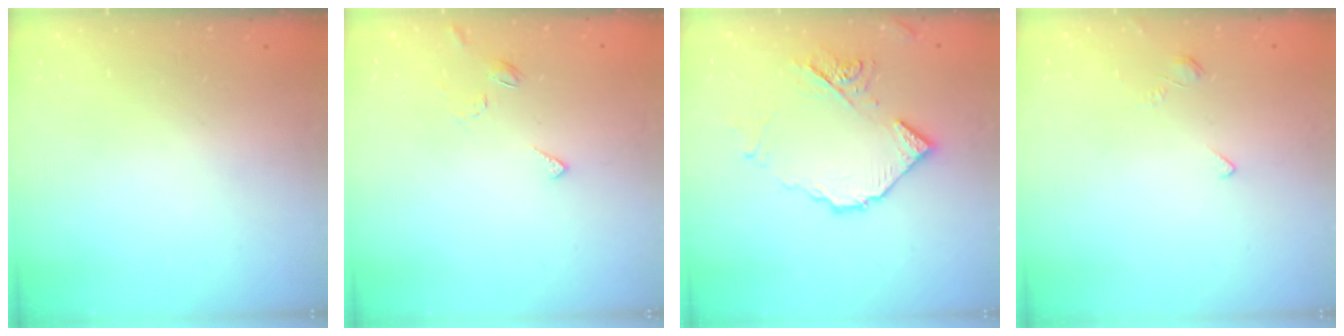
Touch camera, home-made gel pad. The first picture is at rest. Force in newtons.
{"total": 3.7, "press": 3.7, "slide": 0.7}
{"total": 12.0, "press": 12.0, "slide": 1.0}
{"total": 1.6, "press": 1.5, "slide": 0.5}